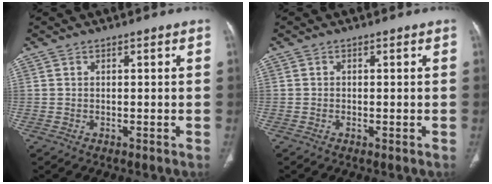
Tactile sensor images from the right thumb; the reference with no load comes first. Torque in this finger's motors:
{"motor_torque": [0.26, 0.21, 0.06, -0.63, -0.03]}